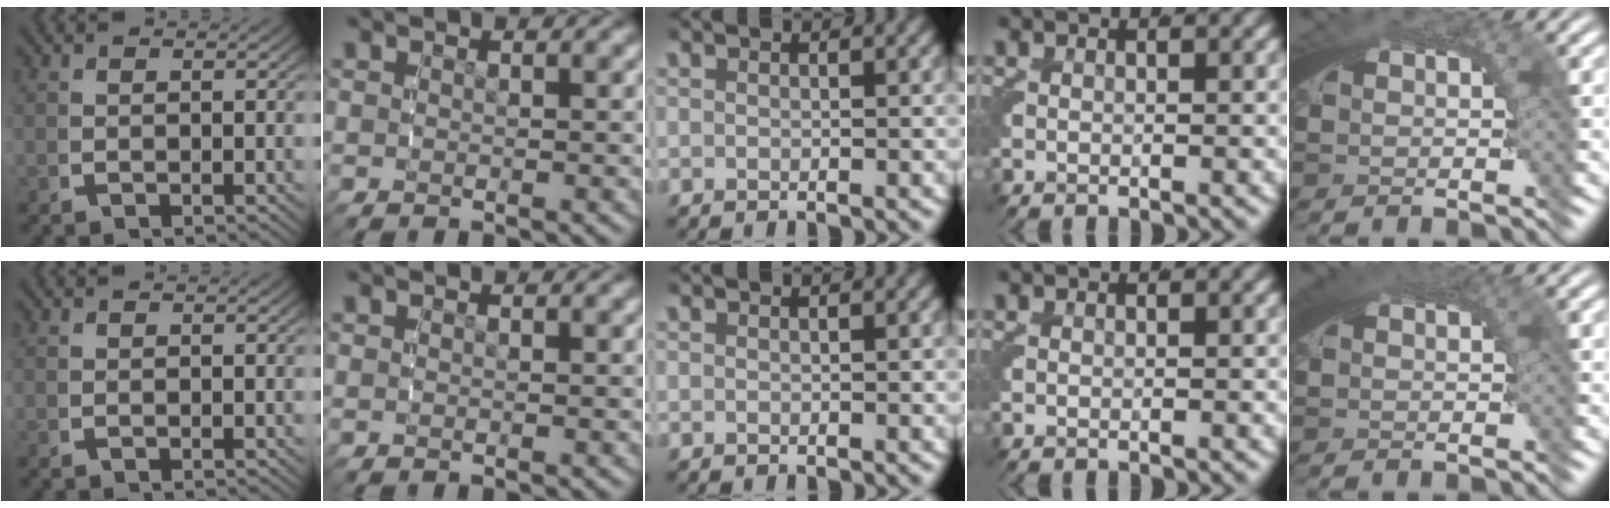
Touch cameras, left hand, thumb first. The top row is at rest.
{"little": {"total": 1.7, "force": [0.8, 0.2, 1.5], "torque": [-0.017, 0.006, 0.012]}}